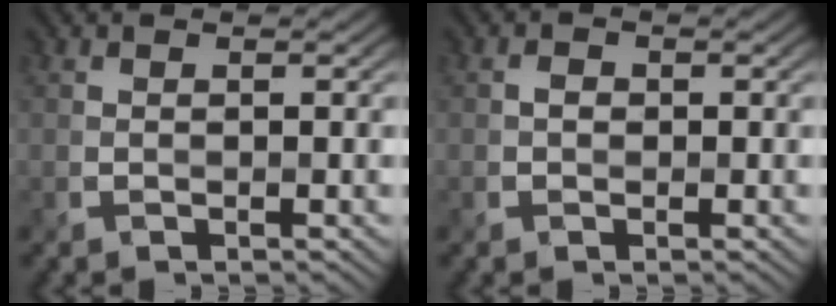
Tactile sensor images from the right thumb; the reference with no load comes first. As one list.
[{"total": 0.7, "force": [-0.2, 0.6, 0.2], "torque": [-0.005, 0.000, -0.002]}]